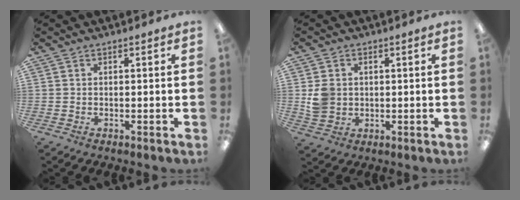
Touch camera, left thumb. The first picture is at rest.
{"total": 5.4, "force": [0.7, 4.8, 2.4], "torque": [-0.034, 0.007, 0.014]}